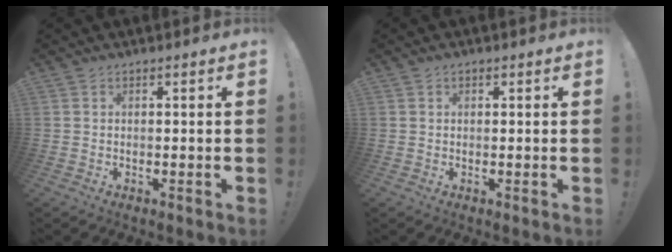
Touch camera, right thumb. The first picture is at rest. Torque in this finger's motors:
{"motor_torque": [-0.06, -0.05, -0.10, 0.38, 0.06]}